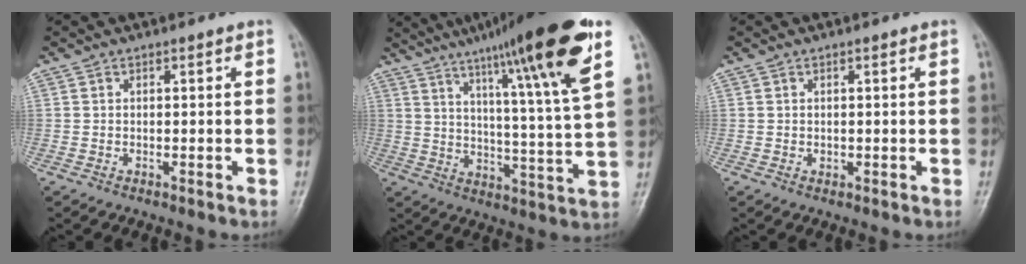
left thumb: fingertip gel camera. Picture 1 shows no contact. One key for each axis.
{"total": 21.7, "fx": 12.6, "fy": 1.3, "fz": 17.6, "tx": -0.253, "ty": -0.041, "tz": 0.186}
{"total": 0.7, "fx": 0.3, "fy": 0.4, "fz": 0.4, "tx": -0.003, "ty": -0.002, "tz": 0.007}